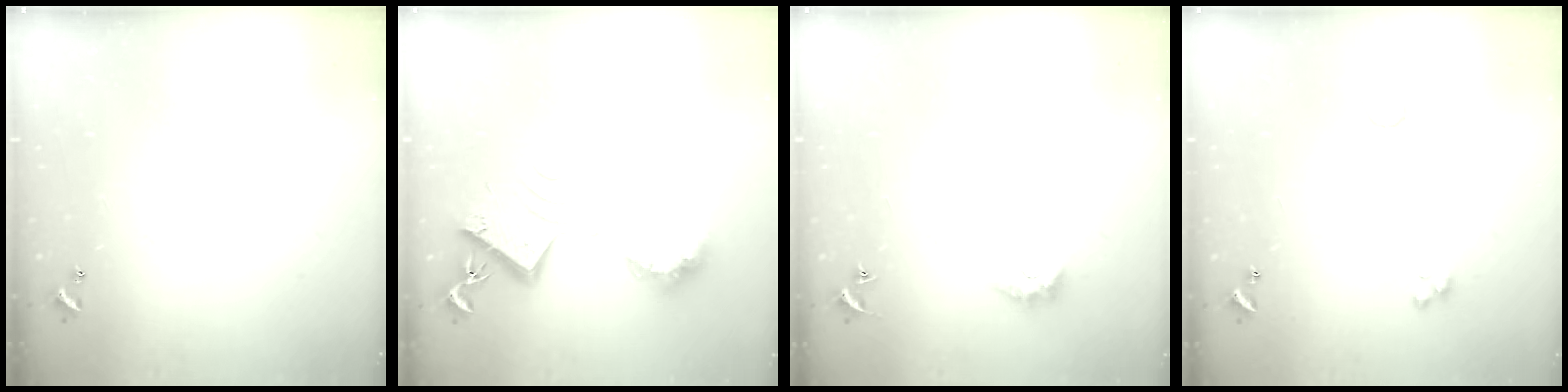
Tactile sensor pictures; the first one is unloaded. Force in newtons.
{"total": 9.2, "press": 9.2, "slide": 0.5}
{"total": 2.0, "press": 1.9, "slide": 0.6}
{"total": 1.3, "press": 1.0, "slide": 0.8}